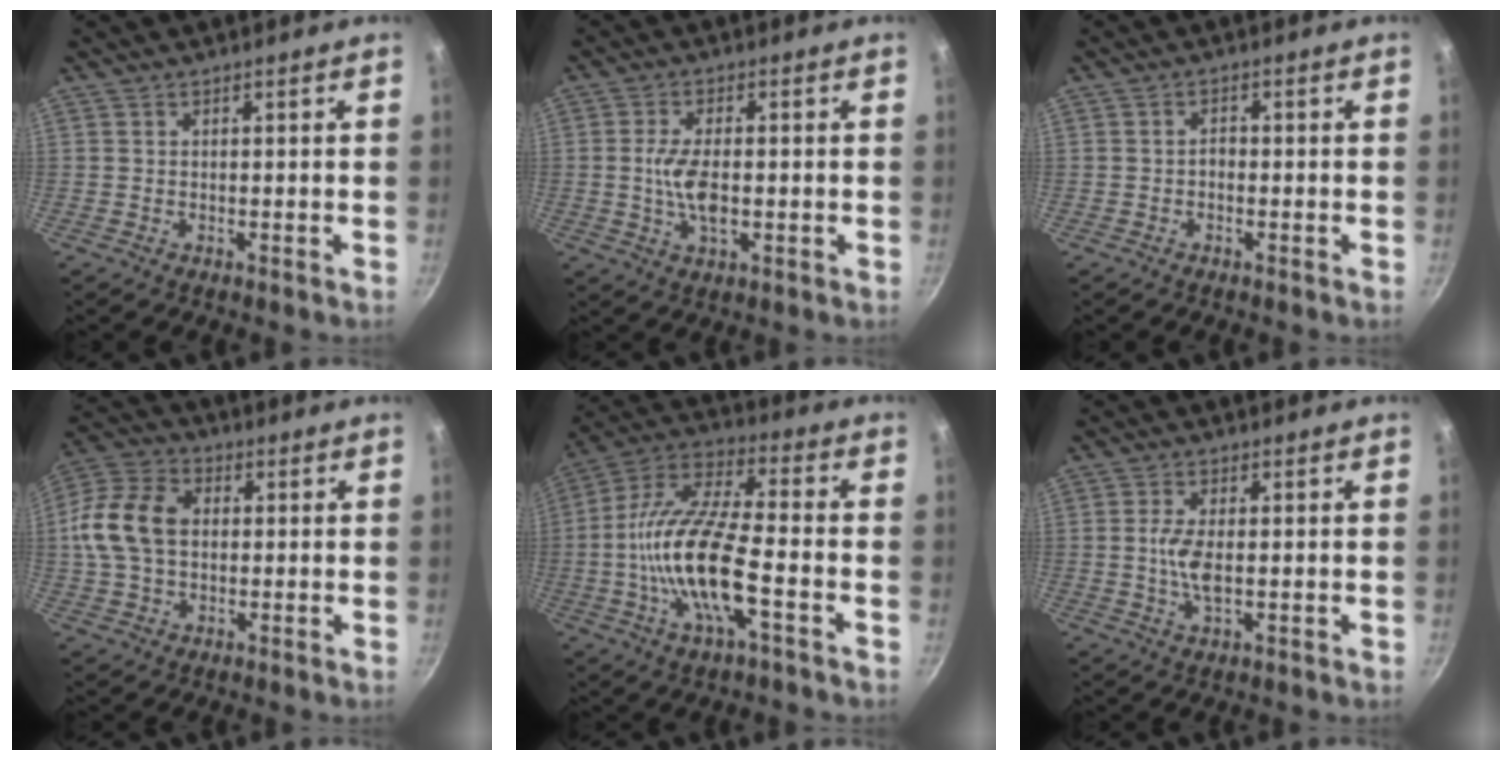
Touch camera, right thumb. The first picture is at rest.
{"total": 6.8, "force": [-0.6, 3.1, 6.0], "torque": [-0.118, -0.001, -0.014]}
{"total": 1.3, "force": [-0.6, 0.8, 0.8], "torque": [-0.009, 0.011, -0.010]}
{"total": 13.5, "force": [0.9, 9.6, 9.5], "torque": [-0.165, 0.024, 0.003]}
{"total": 18.5, "force": [-4.4, 6.1, 16.9], "torque": [-0.326, 0.037, -0.102]}
{"total": 5.4, "force": [-0.2, 2.3, 4.9], "torque": [-0.105, -0.002, -0.007]}